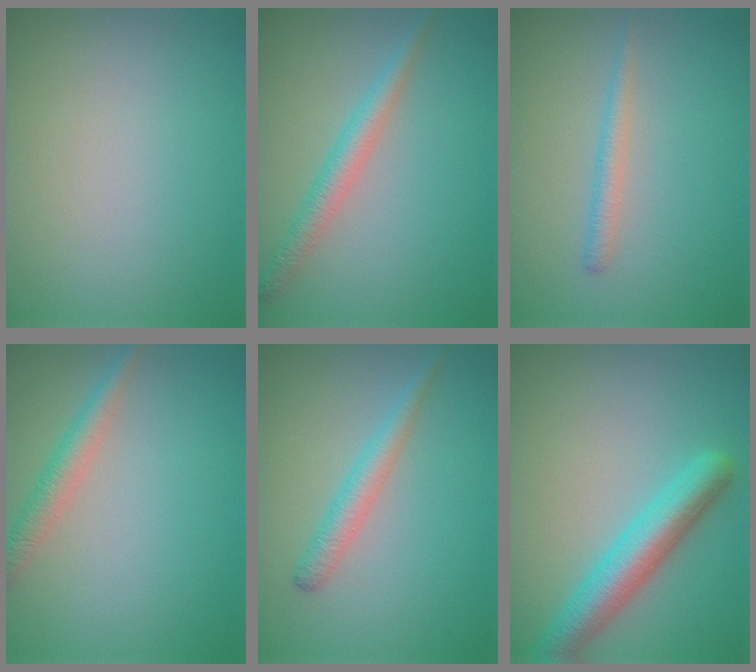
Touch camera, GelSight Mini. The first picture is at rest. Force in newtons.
{"total": 2.6, "press": 2.6, "slide": 0.1}
{"total": 1.5, "press": 1.5, "slide": 0.1}
{"total": 2.4, "press": 2.4, "slide": 0.1}
{"total": 2.3, "press": 2.3, "slide": 0.0}
{"total": 4.9, "press": 4.9, "slide": 0.2}